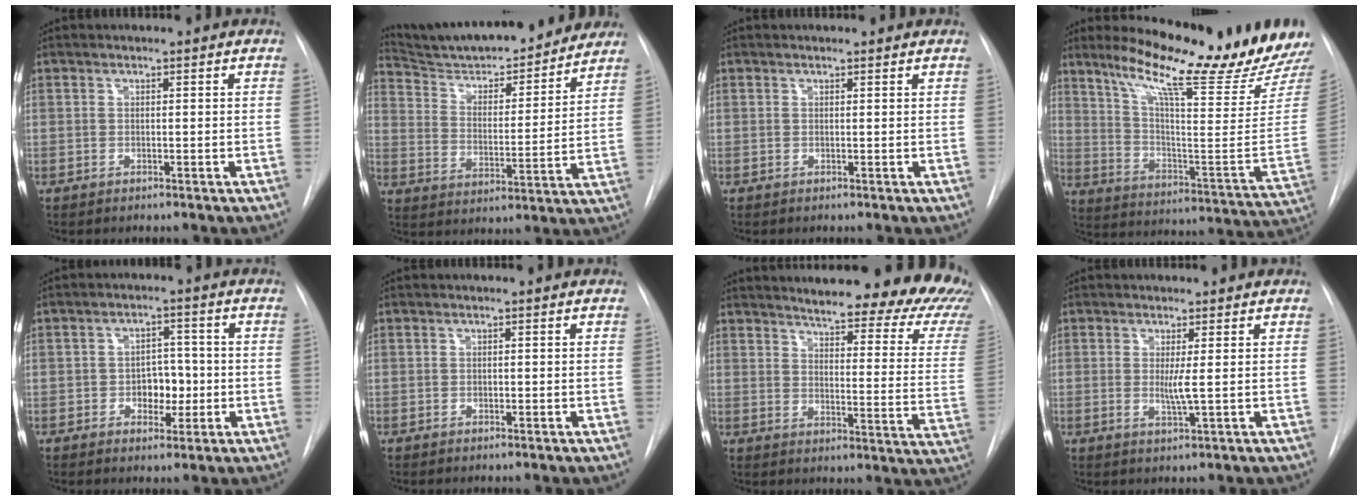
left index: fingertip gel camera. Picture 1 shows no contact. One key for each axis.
{"total": 21.0, "fx": 19.5, "fy": 3.6, "fz": 6.9, "tx": -0.104, "ty": -0.006, "tz": 0.286}
{"total": 1.4, "fx": 1.3, "fy": 0.3, "fz": 0.1, "tx": -0.012, "ty": 0.007, "tz": 0.013}
{"total": 21.7, "fx": 18.6, "fy": -0.5, "fz": 11.3, "tx": -0.181, "ty": -0.083, "tz": 0.267}
{"total": 5.0, "fx": -1.0, "fy": 3.3, "fz": 3.5, "tx": -0.046, "ty": 0.010, "tz": -0.011}
{"total": 0.0}
{"total": 25.4, "fx": 22.8, "fy": 3.5, "fz": 10.8, "tx": -0.147, "ty": -0.111, "tz": 0.257}
{"total": 2.4, "fx": 0.2, "fy": -0.2, "fz": 2.4, "tx": -0.052, "ty": -0.007, "tz": 0.005}